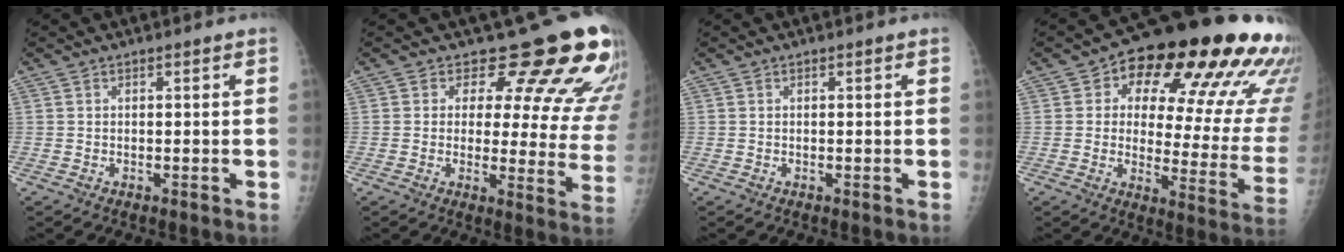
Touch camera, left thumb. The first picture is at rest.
{"total": 17.0, "force": [12.9, 7.0, 8.6], "torque": [-0.048, -0.087, 0.132]}
{"total": 0.0}
{"total": 26.1, "force": [12.6, 10.7, 20.1], "torque": [-0.223, -0.018, 0.167]}